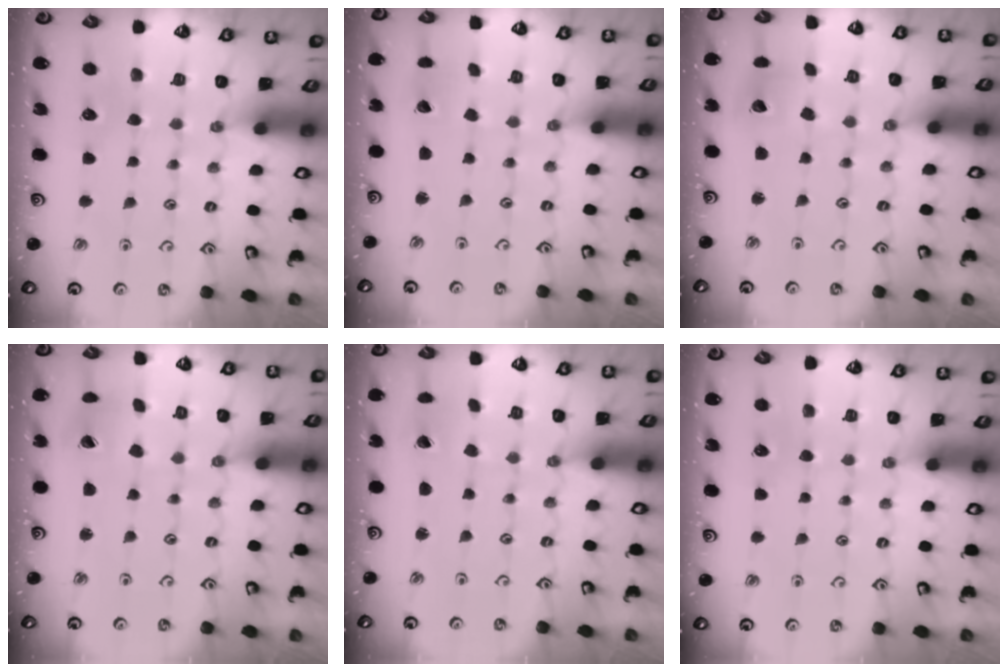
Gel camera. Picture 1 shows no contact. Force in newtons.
{"total": 2.0, "press": 2.0, "slide": 0.2}
{"total": 4.8, "press": 4.8, "slide": 0.6}
{"total": 4.0, "press": 4.0, "slide": 0.5}
{"total": 0.0}
{"total": 0.0}